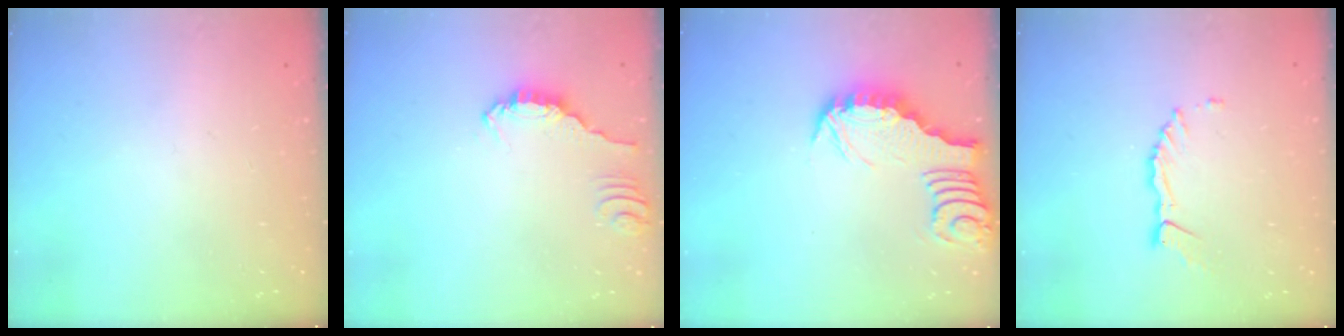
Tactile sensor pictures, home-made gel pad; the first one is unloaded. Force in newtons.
{"total": 1.4, "press": 1.4, "slide": 0.3}
{"total": 3.1, "press": 3.1, "slide": 0.3}
{"total": 3.8, "press": 3.8, "slide": 0.5}